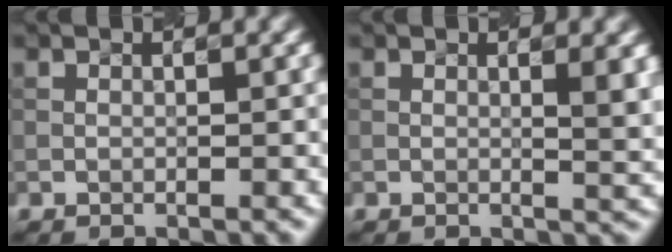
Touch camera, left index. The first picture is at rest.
{"total": 3.3, "force": [0.7, 1.0, 3.0], "torque": [-0.028, 0.002, 0.015]}